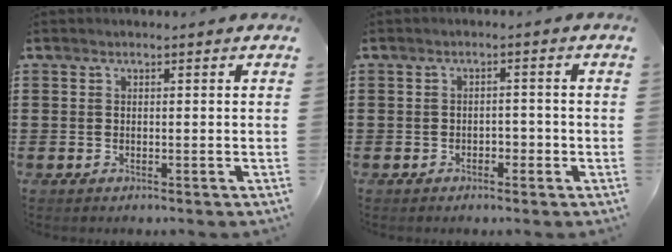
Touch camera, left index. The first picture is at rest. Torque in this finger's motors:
{"motor_torque": [0.02, 0.03, 0.11, 0.00]}